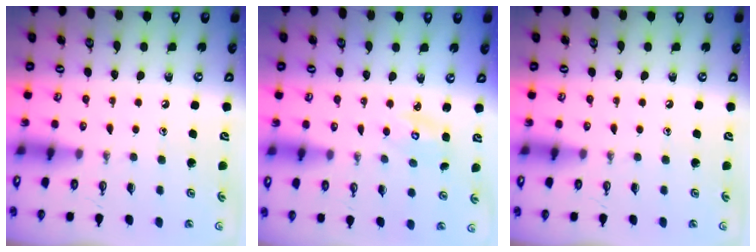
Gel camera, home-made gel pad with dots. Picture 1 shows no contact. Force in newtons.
{"total": 2.7, "press": 2.7, "slide": 0.0}
{"total": 0.0}